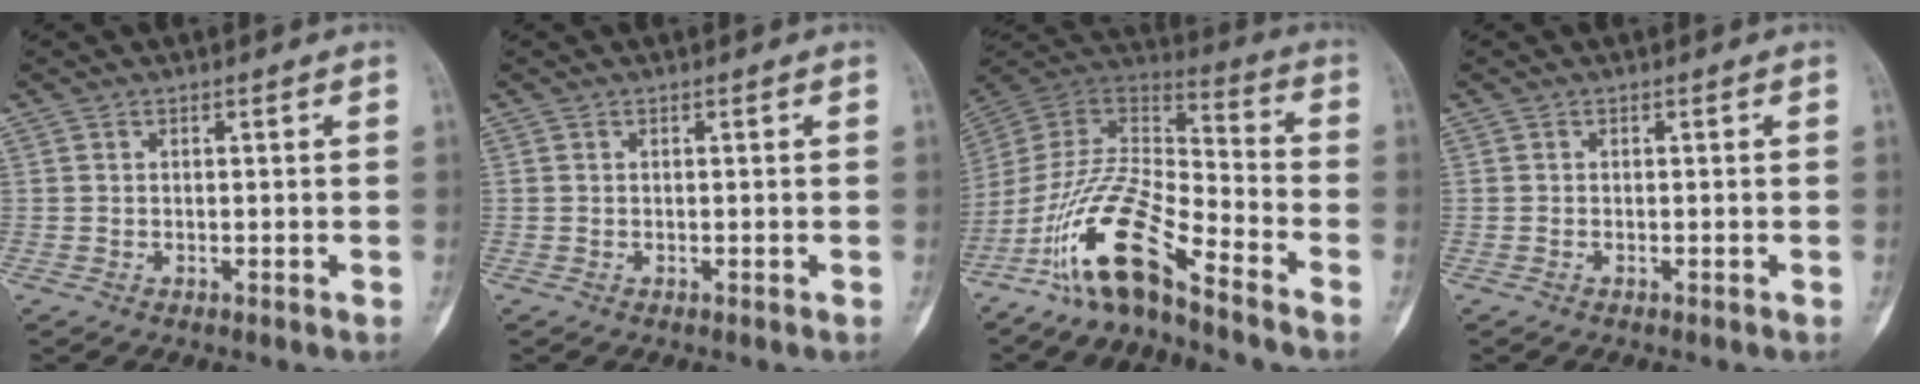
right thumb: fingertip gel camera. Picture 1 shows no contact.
{"total": 0.0}
{"total": 16.2, "force": [-11.0, 4.2, 11.2], "torque": [-0.211, 0.086, -0.208]}
{"total": 0.0}